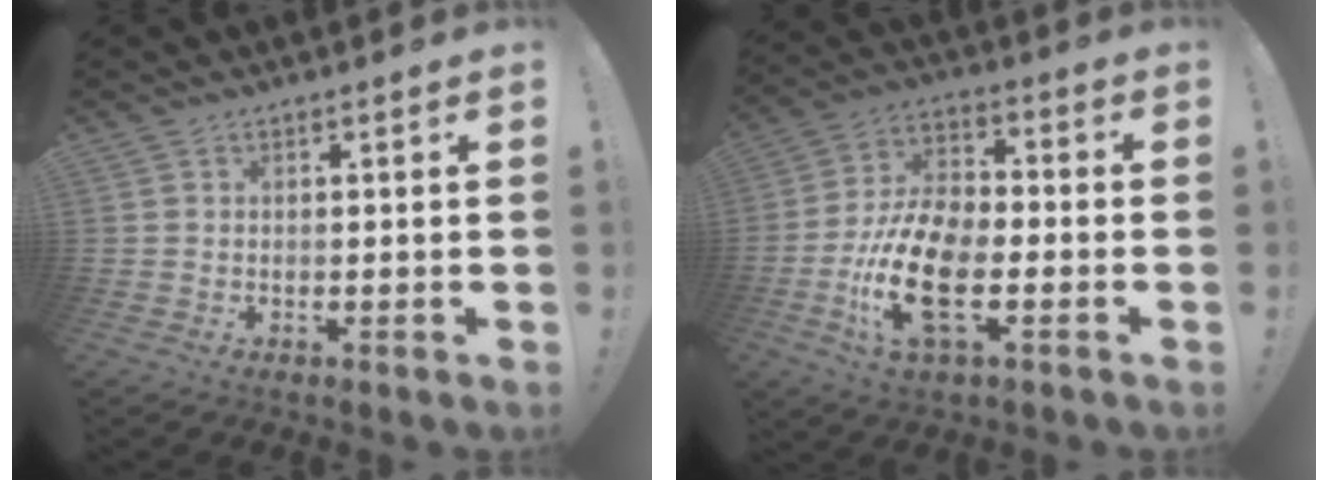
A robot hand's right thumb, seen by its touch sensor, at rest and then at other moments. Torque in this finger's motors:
{"motor_torque": [1.06, 1.11, 1.48, -0.54, 0.51]}